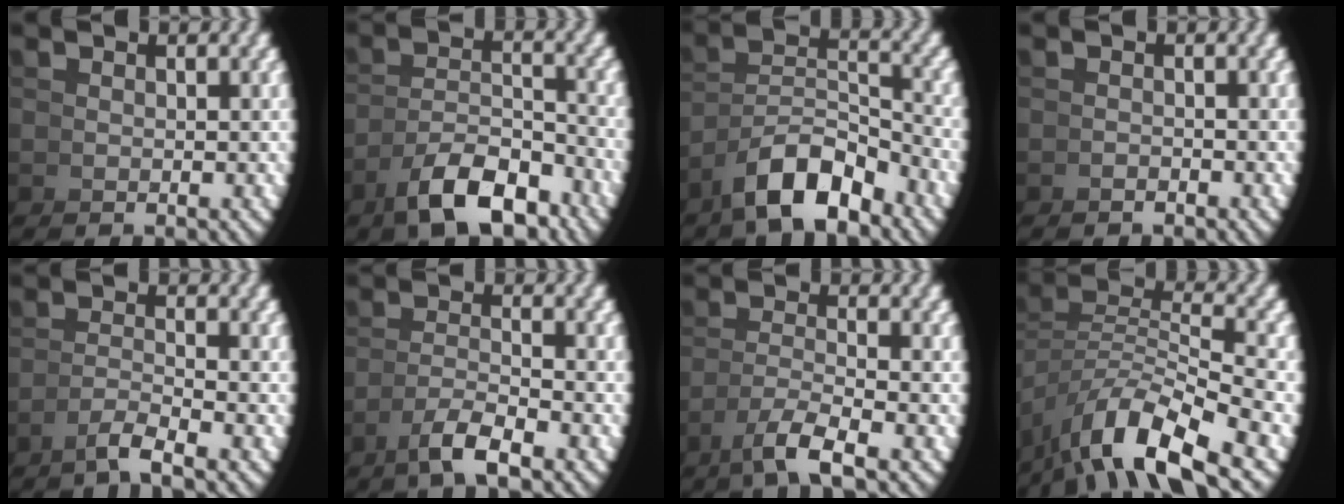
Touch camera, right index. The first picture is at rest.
{"total": 6.4, "force": [-4.2, 2.5, 4.2], "torque": [-0.067, -0.018, -0.057]}
{"total": 6.2, "force": [-3.3, 3.3, 4.0], "torque": [-0.074, -0.017, -0.047]}
{"total": 1.5, "force": [-1.0, -1.0, -0.7], "torque": [0.018, 0.000, -0.020]}
{"total": 2.3, "force": [-1.5, -1.0, 1.4], "torque": [-0.015, 0.004, -0.029]}
{"total": 2.9, "force": [-1.7, -0.1, 2.3], "torque": [-0.037, -0.003, -0.027]}
{"total": 3.4, "force": [-1.7, 0.1, 3.0], "torque": [-0.054, -0.009, -0.019]}
{"total": 6.2, "force": [-2.0, 3.3, 4.8], "torque": [-0.096, -0.006, -0.026]}